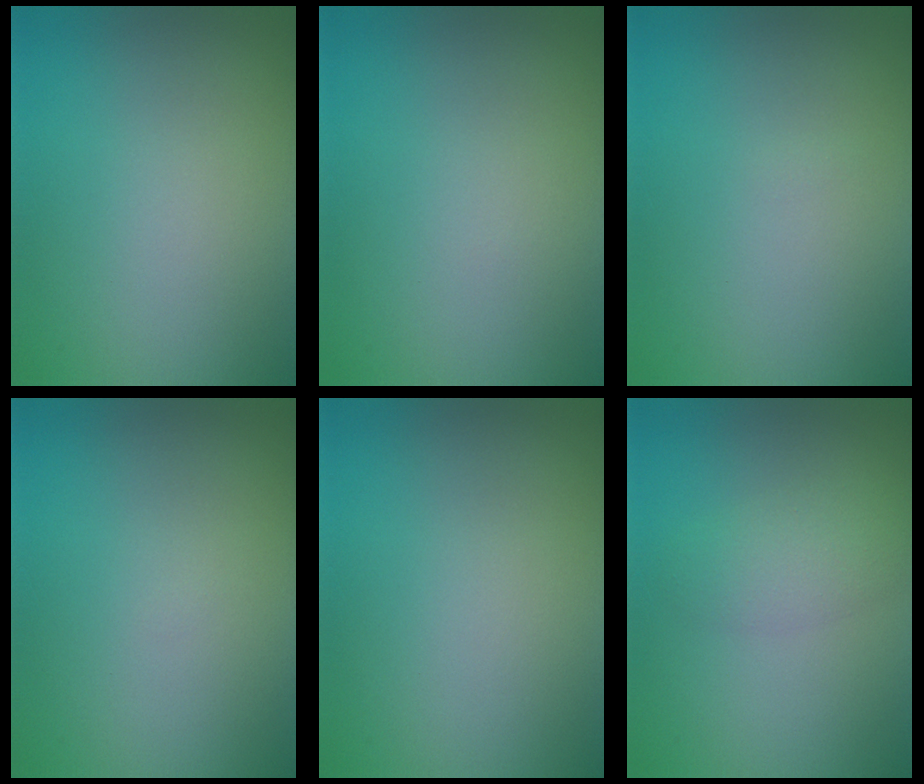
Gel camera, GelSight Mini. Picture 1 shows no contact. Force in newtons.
{"total": 0.0}
{"total": 0.0}
{"total": 0.0}
{"total": 0.0}
{"total": 2.6, "press": 2.6, "slide": 0.2}